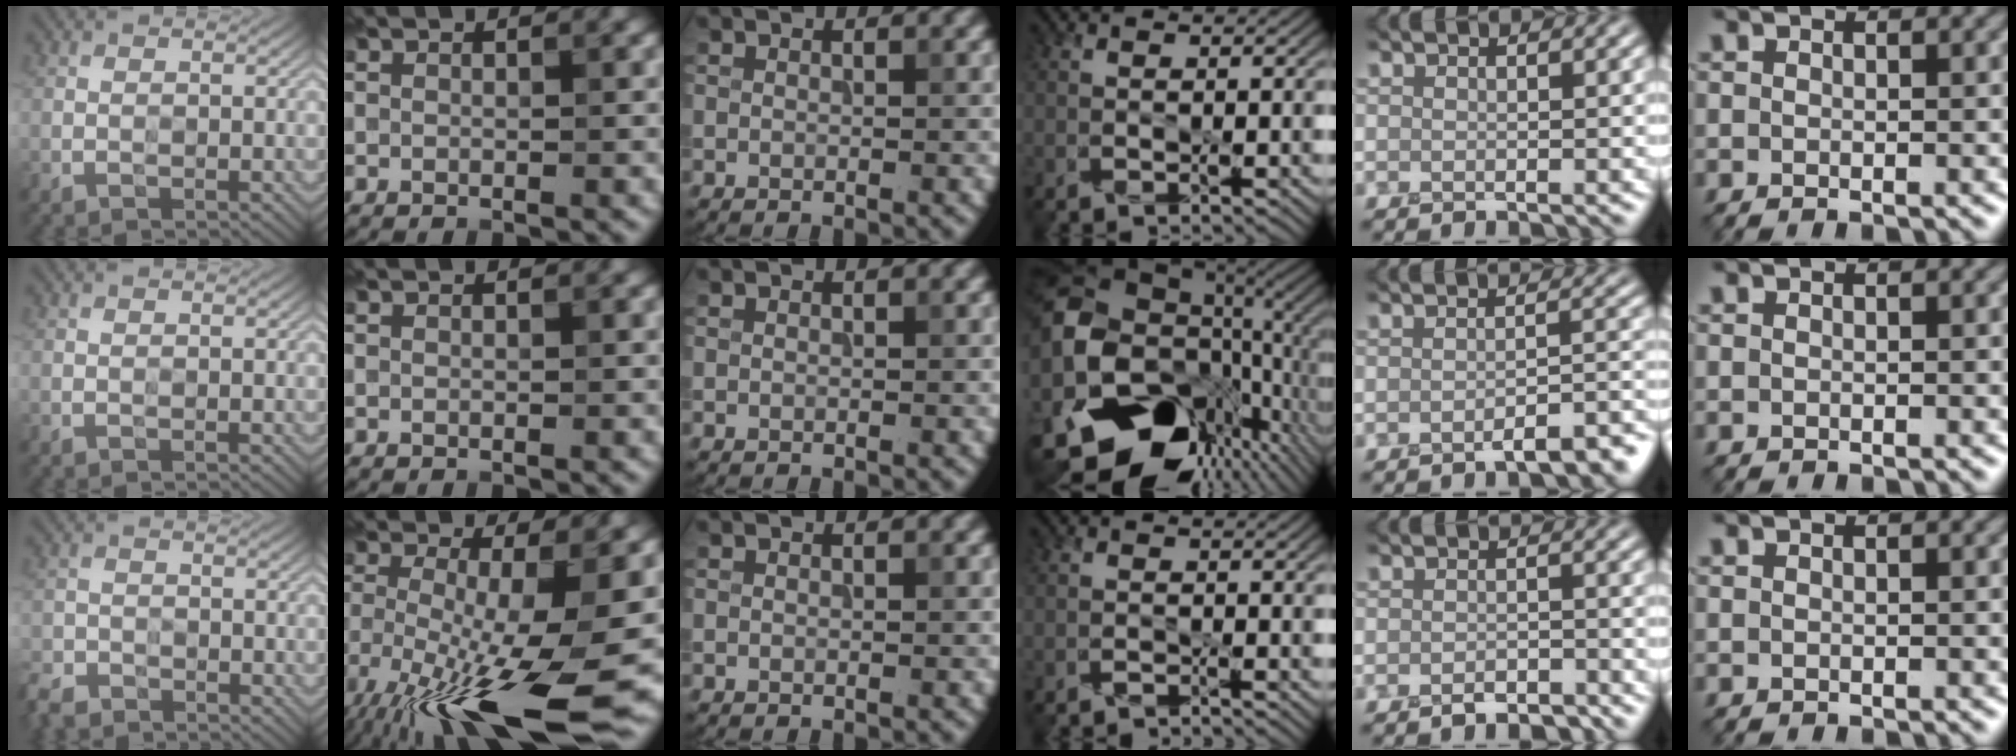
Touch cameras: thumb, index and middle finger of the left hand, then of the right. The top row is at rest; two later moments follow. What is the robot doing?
{"motion": "peel", "object": "tape"}